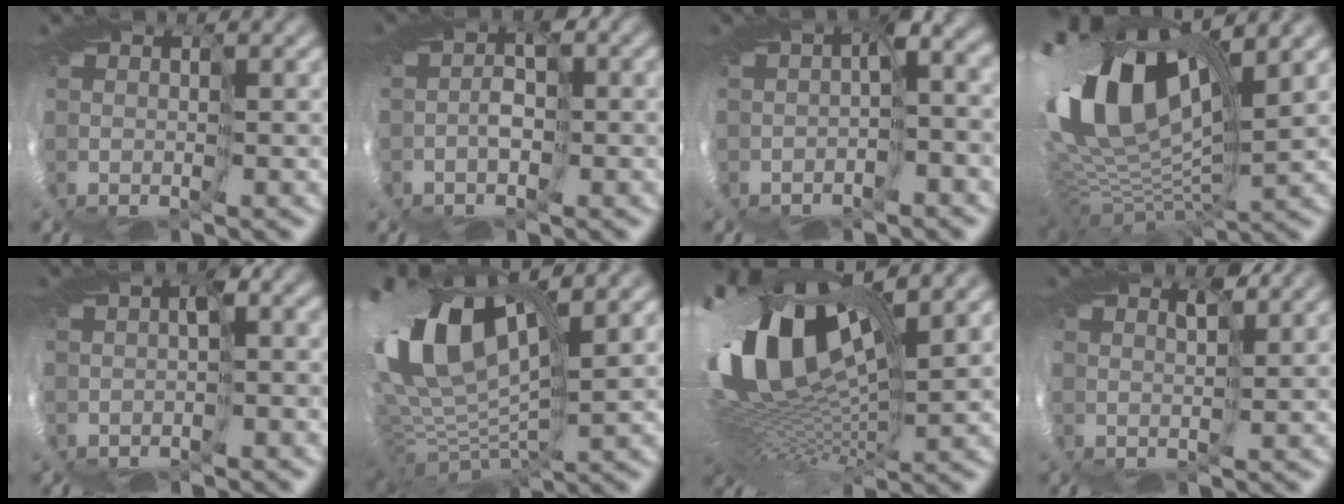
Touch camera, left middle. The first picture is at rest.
{"total": 2.7, "force": [-0.6, 1.7, 1.9], "torque": [-0.041, 0.001, -0.010]}
{"total": 4.1, "force": [-0.8, 1.9, 3.6], "torque": [-0.069, -0.007, -0.017]}
{"total": 15.4, "force": [4.4, 9.3, 11.5], "torque": [-0.247, 0.003, 0.087]}
{"total": 3.3, "force": [-0.4, 1.8, 2.8], "torque": [-0.044, -0.001, 0.003]}
{"total": 13.2, "force": [4.1, 6.9, 10.4], "torque": [-0.232, 0.011, 0.076]}
{"total": 16.3, "force": [4.7, 8.1, 13.4], "torque": [-0.246, -0.010, 0.095]}
{"total": 1.3, "force": [1.3, 0.0, 0.1], "torque": [-0.010, 0.006, 0.011]}